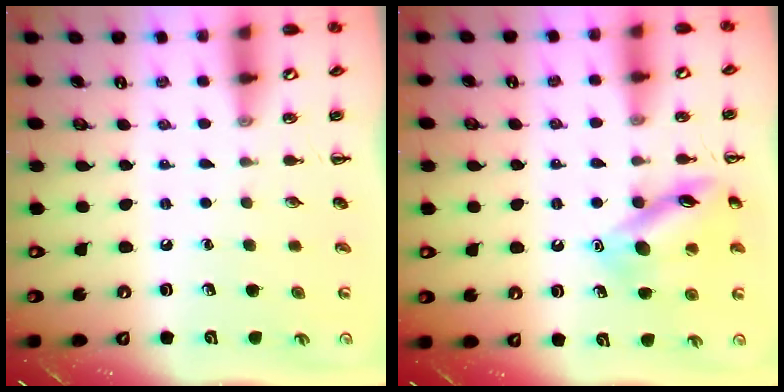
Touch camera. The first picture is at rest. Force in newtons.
{"total": 14.0, "press": 13.9, "slide": 1.3}